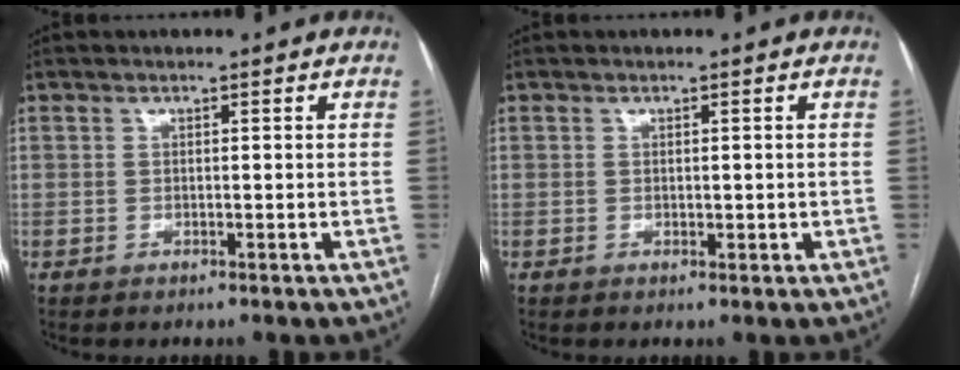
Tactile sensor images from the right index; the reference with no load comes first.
{"total": 1.3, "force": [0.0, 0.8, 1.0], "torque": [-0.015, 0.002, 0.004]}